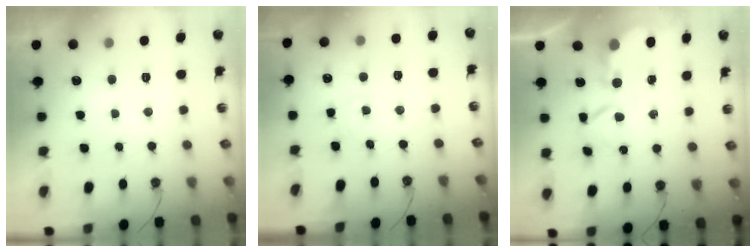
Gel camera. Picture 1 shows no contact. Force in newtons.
{"total": 3.8, "press": 3.7, "slide": 0.5}
{"total": 5.7, "press": 5.7, "slide": 0.2}